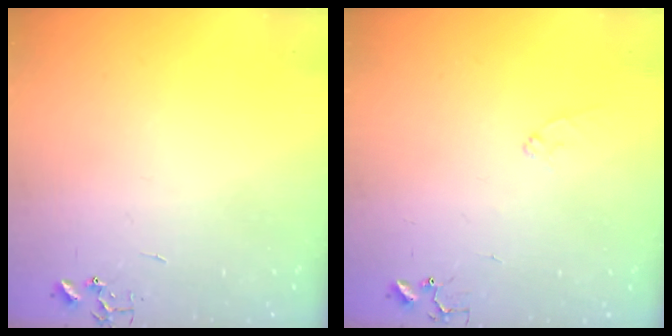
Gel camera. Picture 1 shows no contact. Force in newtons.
{"total": 7.5, "press": 7.5, "slide": 0.7}